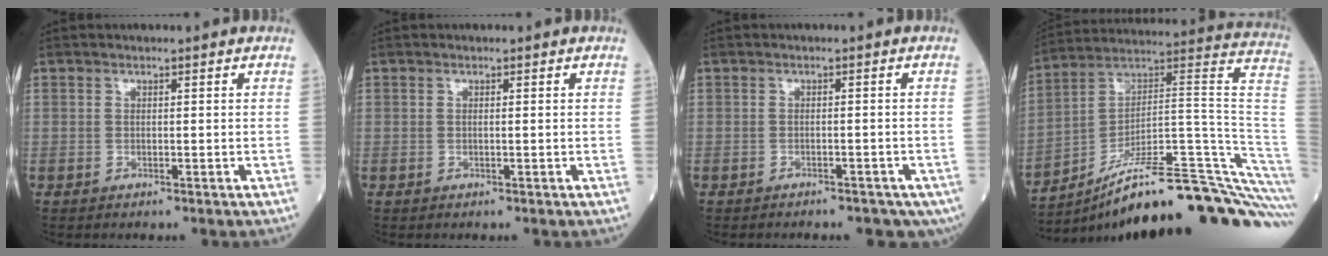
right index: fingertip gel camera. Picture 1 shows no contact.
{"total": 0.0}
{"total": 7.9, "force": [-6.0, 3.5, 3.7], "torque": [-0.044, -0.002, -0.068]}
{"total": 29.8, "force": [-22.5, 0.9, 19.5], "torque": [-0.149, 0.034, -0.332]}